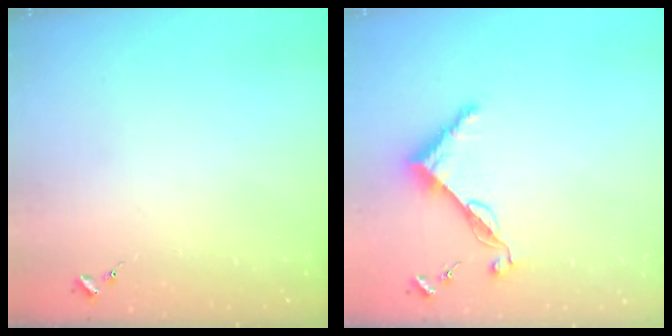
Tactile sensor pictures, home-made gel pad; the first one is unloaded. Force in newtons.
{"total": 9.0, "press": 9.0, "slide": 0.6}